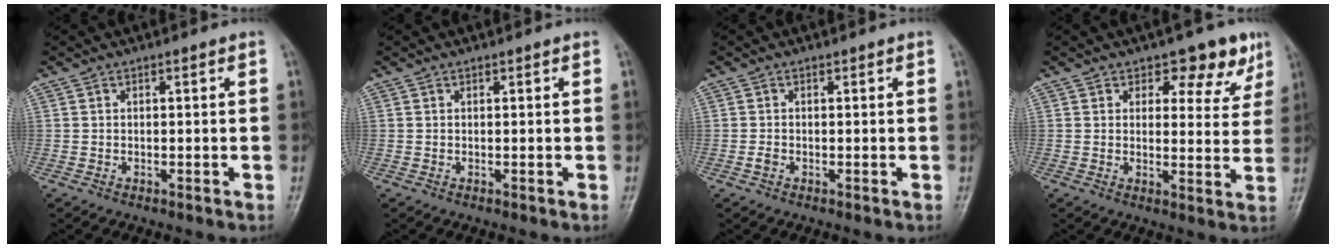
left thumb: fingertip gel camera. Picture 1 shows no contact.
{"total": 0.0}
{"total": 0.8, "force": [-0.3, 0.6, 0.5], "torque": [-0.008, -0.001, -0.006]}
{"total": 7.5, "force": [5.1, 4.4, 3.1], "torque": [0.002, -0.029, 0.059]}